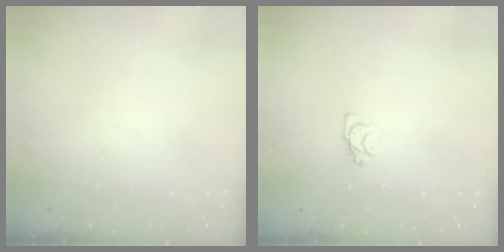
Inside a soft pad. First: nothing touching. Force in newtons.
{"total": 4.1, "press": 4.1, "slide": 0.4}